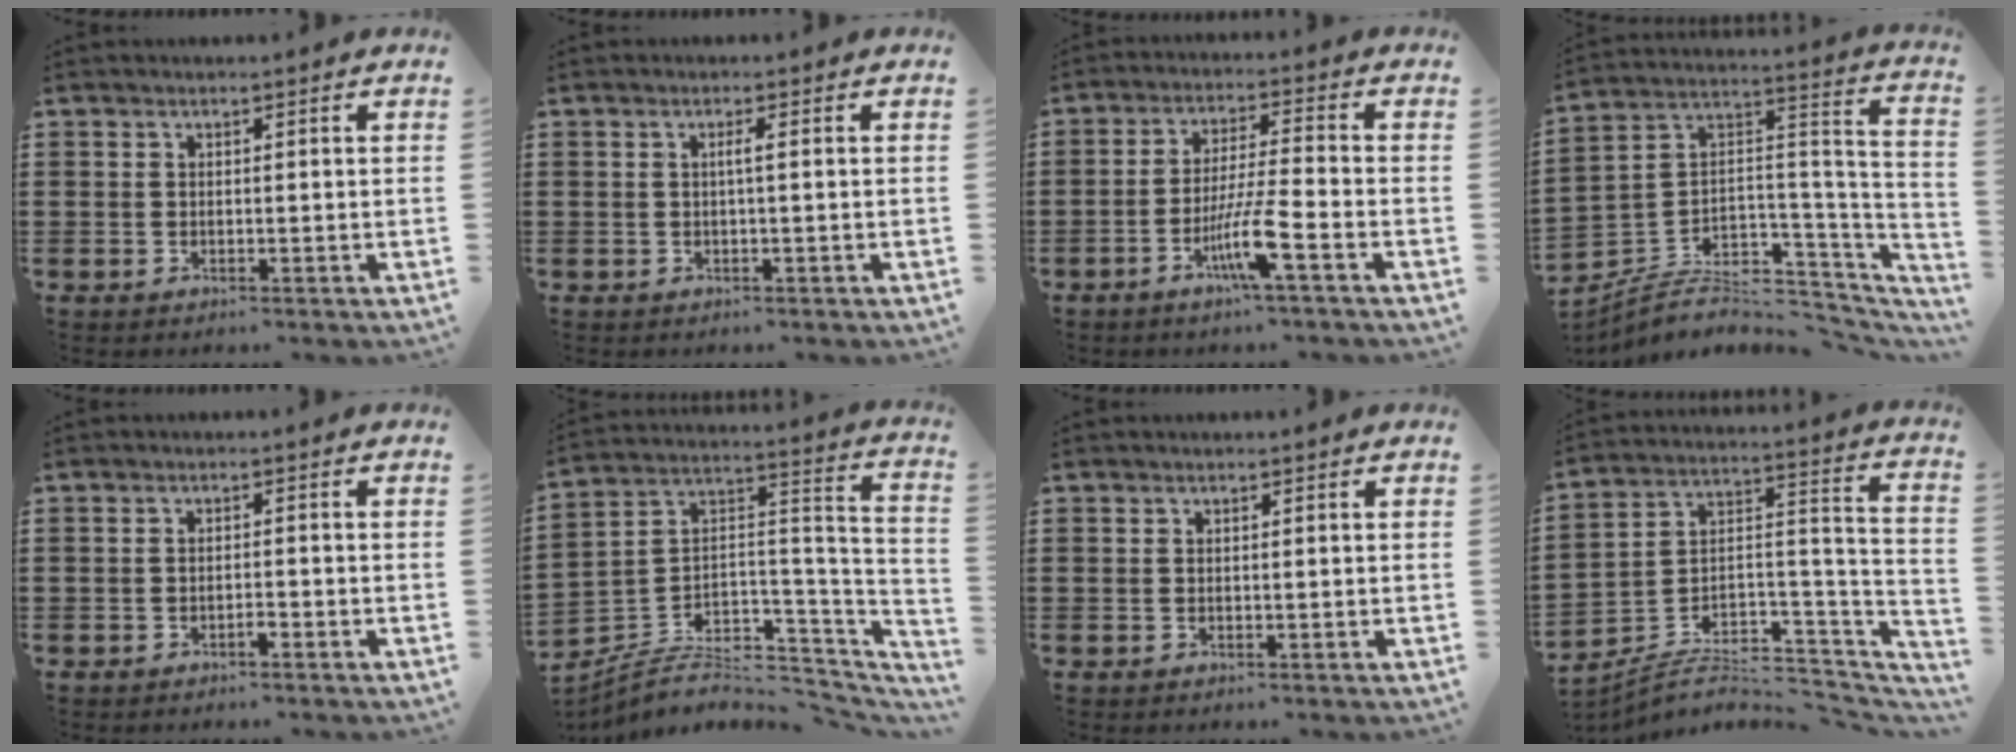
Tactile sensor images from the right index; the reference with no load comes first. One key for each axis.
{"total": 1.3, "fx": 0.0, "fy": -0.2, "fz": 1.2, "tx": -0.024, "ty": -0.002, "tz": -0.003}
{"total": 7.7, "fx": -3.9, "fy": 0.1, "fz": 6.7, "tx": -0.135, "ty": -0.013, "tz": -0.075}
{"total": 4.9, "fx": -2.4, "fy": 3.1, "fz": 2.9, "tx": -0.068, "ty": -0.015, "tz": -0.048}
{"total": 1.2, "fx": -0.9, "fy": 0.2, "fz": 0.7, "tx": -0.017, "ty": -0.003, "tz": -0.015}
{"total": 4.7, "fx": -2.6, "fy": 2.8, "fz": 2.6, "tx": -0.064, "ty": -0.018, "tz": -0.053}
{"total": 0.0}
{"total": 5.1, "fx": -3.7, "fy": 2.4, "fz": 2.6, "tx": -0.040, "ty": -0.006, "tz": -0.070}